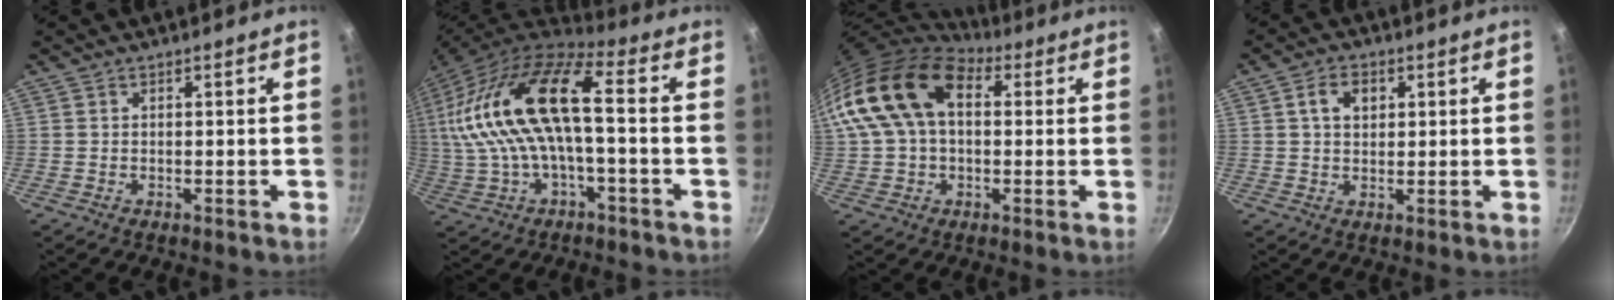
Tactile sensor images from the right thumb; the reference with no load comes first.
{"total": 19.6, "force": [1.0, 7.8, 17.9], "torque": [-0.351, 0.031, 0.013]}
{"total": 17.2, "force": [3.7, 11.2, 12.6], "torque": [-0.223, 0.028, 0.054]}
{"total": 4.6, "force": [1.4, 3.3, 3.0], "torque": [-0.035, 0.002, 0.023]}